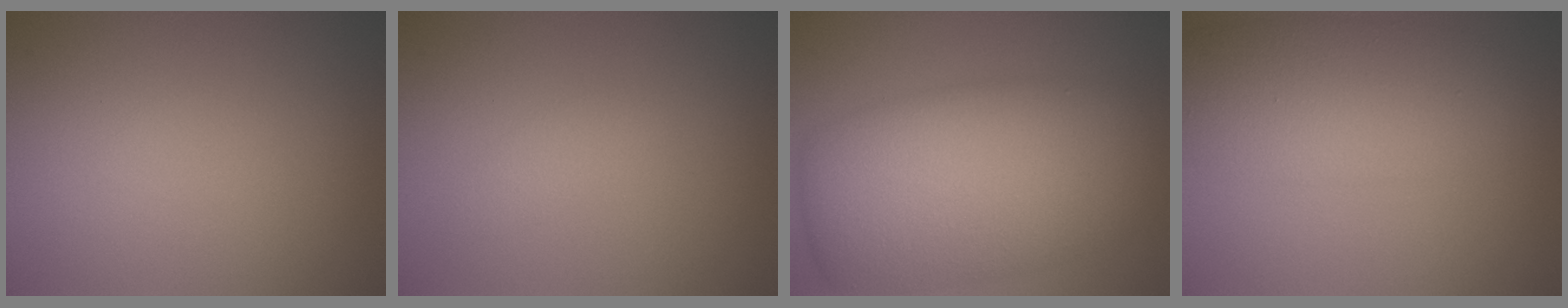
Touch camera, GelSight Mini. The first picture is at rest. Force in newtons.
{"total": 0.9, "press": 0.9, "slide": 0.0}
{"total": 10.1, "press": 10.0, "slide": 0.7}
{"total": 6.4, "press": 6.4, "slide": 0.1}